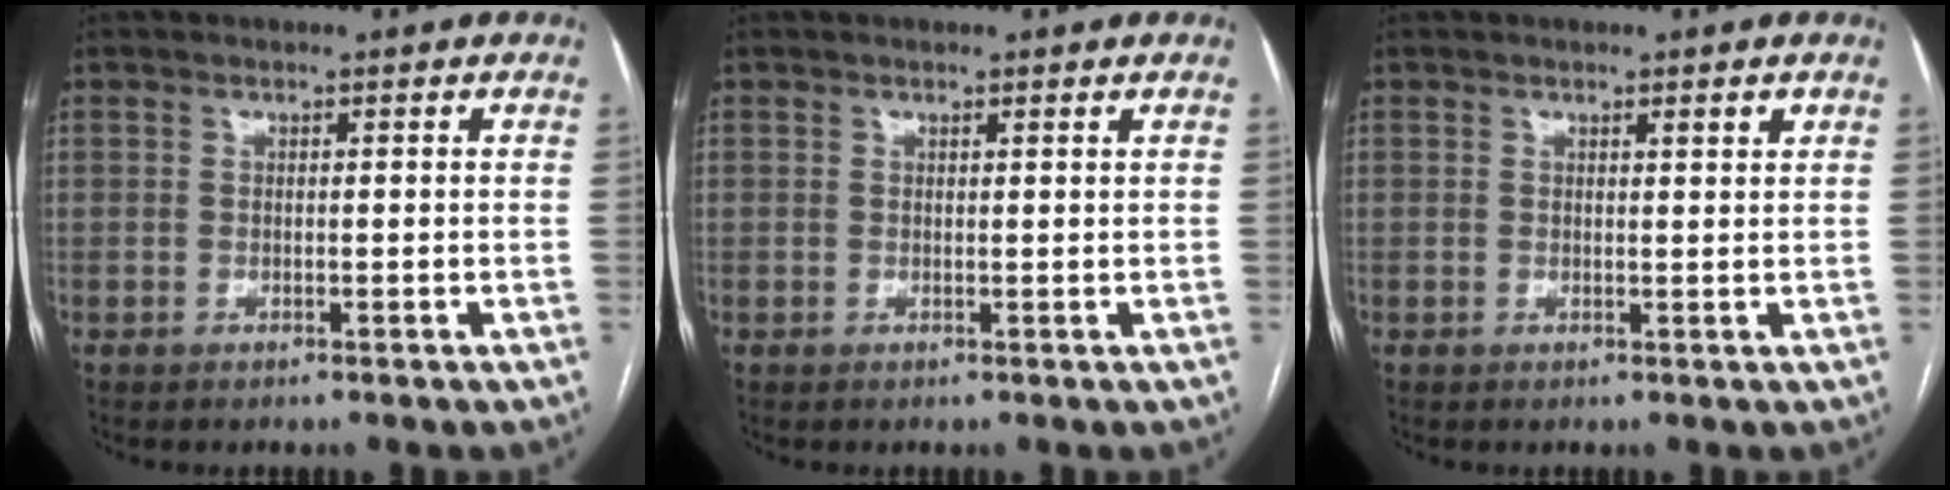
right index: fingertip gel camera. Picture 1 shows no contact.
{"total": 0.8, "force": [0.7, -0.1, 0.2], "torque": [-0.012, -0.002, 0.009]}
{"total": 1.2, "force": [0.8, 0.1, 0.8], "torque": [-0.013, 0.001, 0.011]}